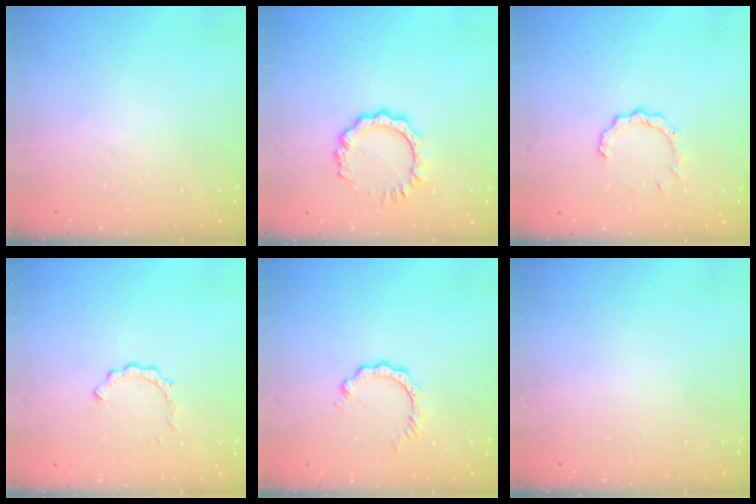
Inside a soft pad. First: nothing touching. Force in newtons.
{"total": 7.4, "press": 7.4, "slide": 0.7}
{"total": 3.8, "press": 3.7, "slide": 0.4}
{"total": 2.1, "press": 2.1, "slide": 0.2}
{"total": 2.8, "press": 2.8, "slide": 0.5}
{"total": 0.0}